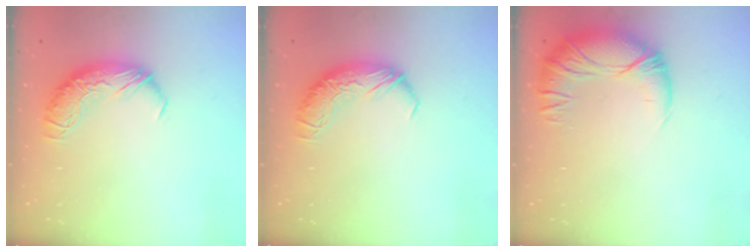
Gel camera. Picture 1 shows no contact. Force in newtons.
{"total": 0.0}
{"total": 3.0, "press": 0.5, "slide": 3.0}